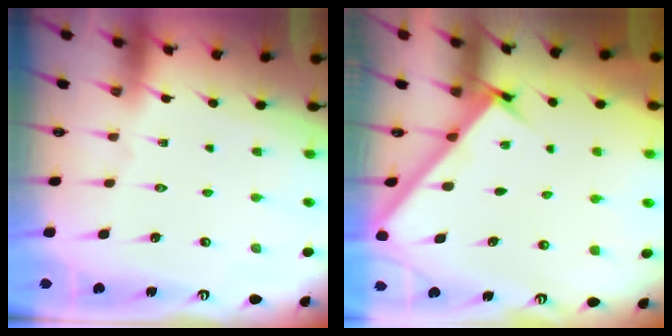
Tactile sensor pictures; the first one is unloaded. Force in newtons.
{"total": 2.8, "press": 2.8, "slide": 0.3}